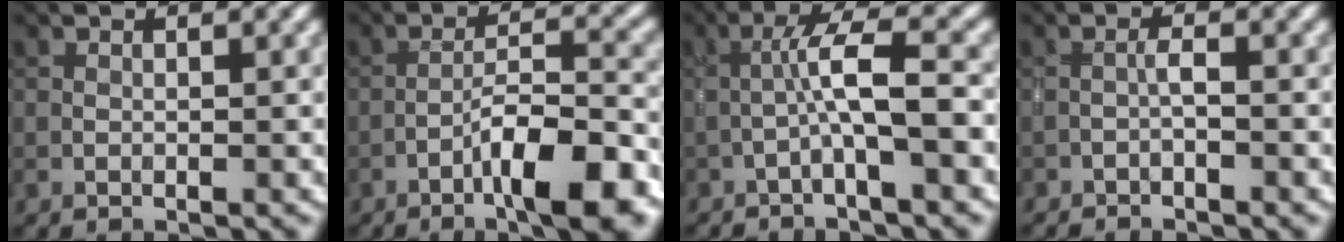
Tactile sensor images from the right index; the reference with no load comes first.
{"total": 8.5, "force": [-4.8, 1.5, 6.9], "torque": [-0.106, 0.018, -0.074]}
{"total": 4.3, "force": [-1.3, 0.3, 4.1], "torque": [-0.073, 0.020, -0.032]}
{"total": 1.4, "force": [-1.2, 0.2, 0.7], "torque": [-0.016, -0.001, -0.025]}